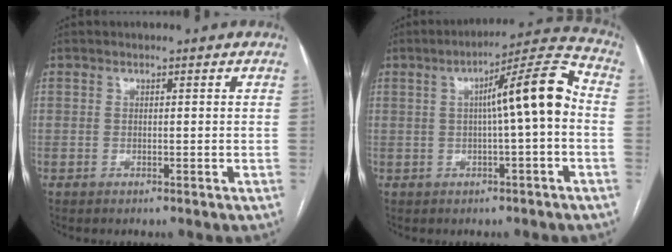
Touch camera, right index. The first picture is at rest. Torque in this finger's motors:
{"motor_torque": [0.86, -0.23, 0.39, 0.11]}